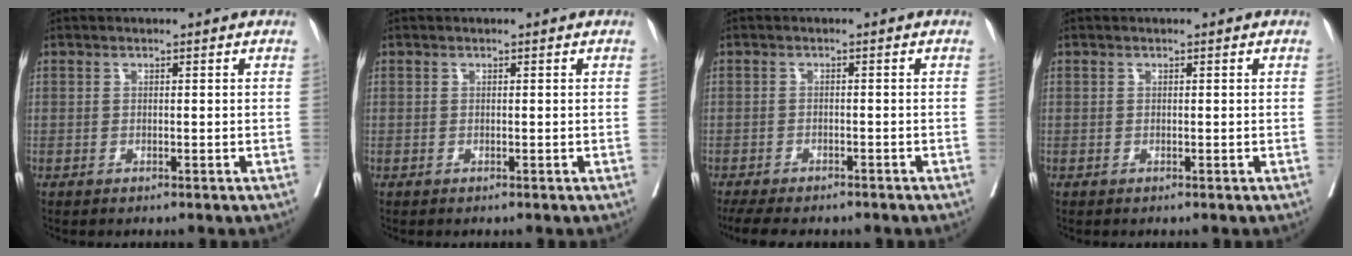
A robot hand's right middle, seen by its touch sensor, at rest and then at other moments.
{"total": 0.0}
{"total": 9.2, "force": [-7.7, 2.7, 4.3], "torque": [-0.064, -0.005, -0.104]}
{"total": 0.0}